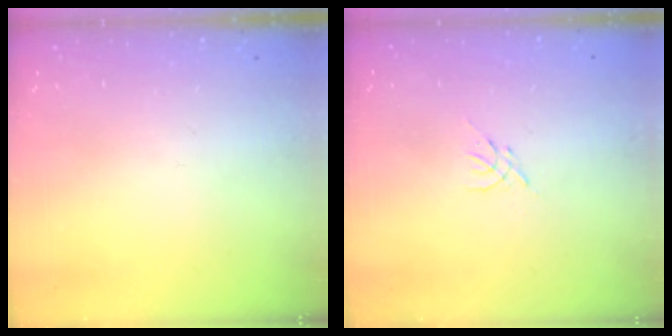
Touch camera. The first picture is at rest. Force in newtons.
{"total": 0.0}